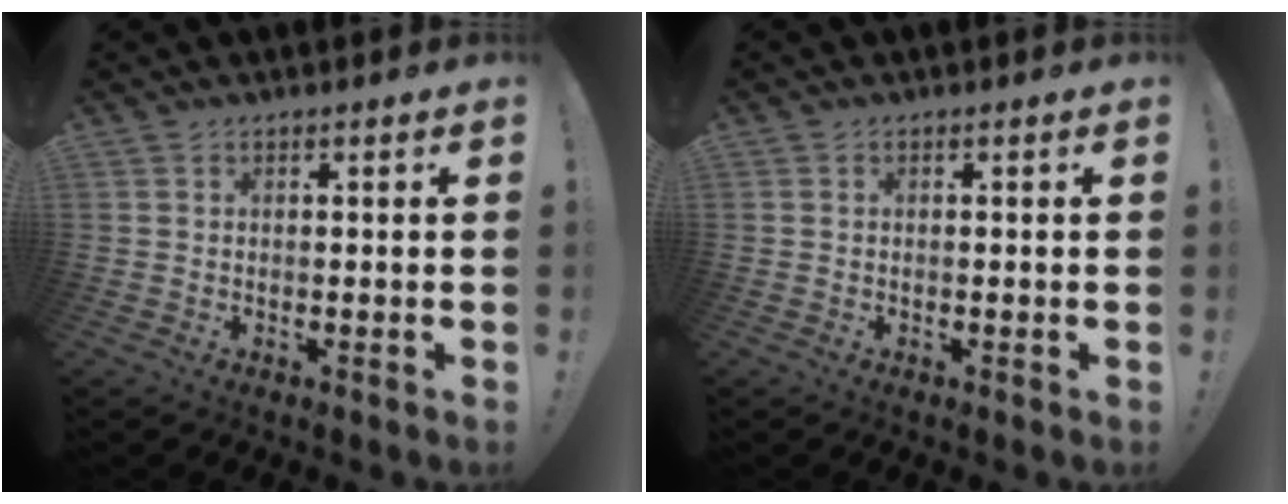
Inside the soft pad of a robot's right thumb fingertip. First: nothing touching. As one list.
[{"total": 0.0}]